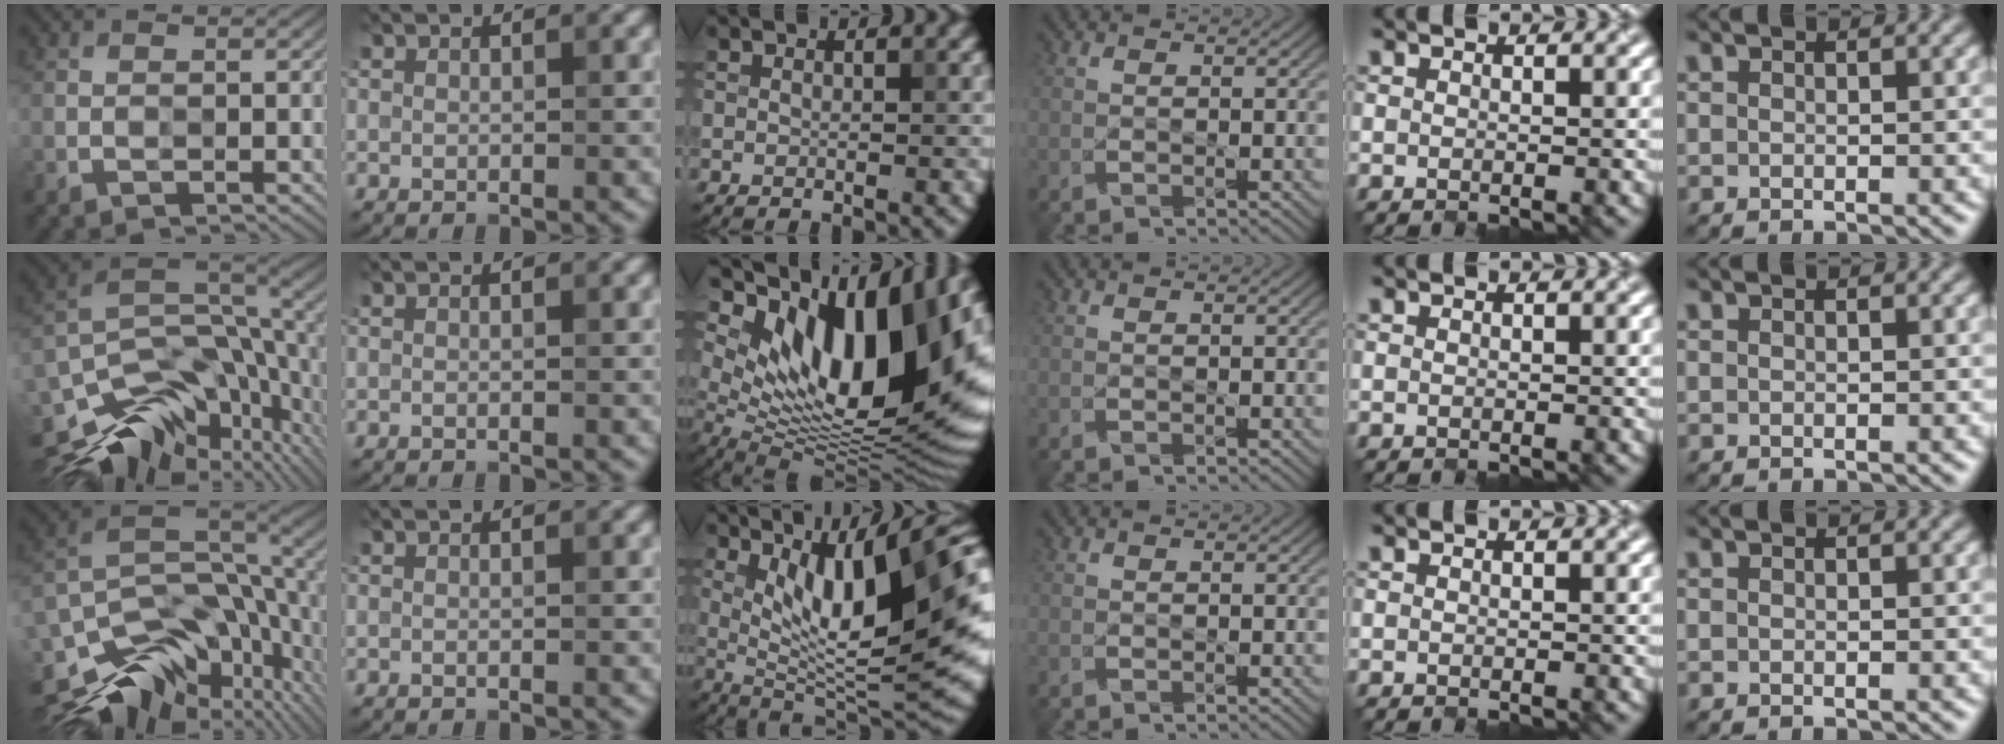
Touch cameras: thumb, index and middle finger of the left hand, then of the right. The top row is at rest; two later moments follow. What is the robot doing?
{"motion": "open", "object": "egg carton"}